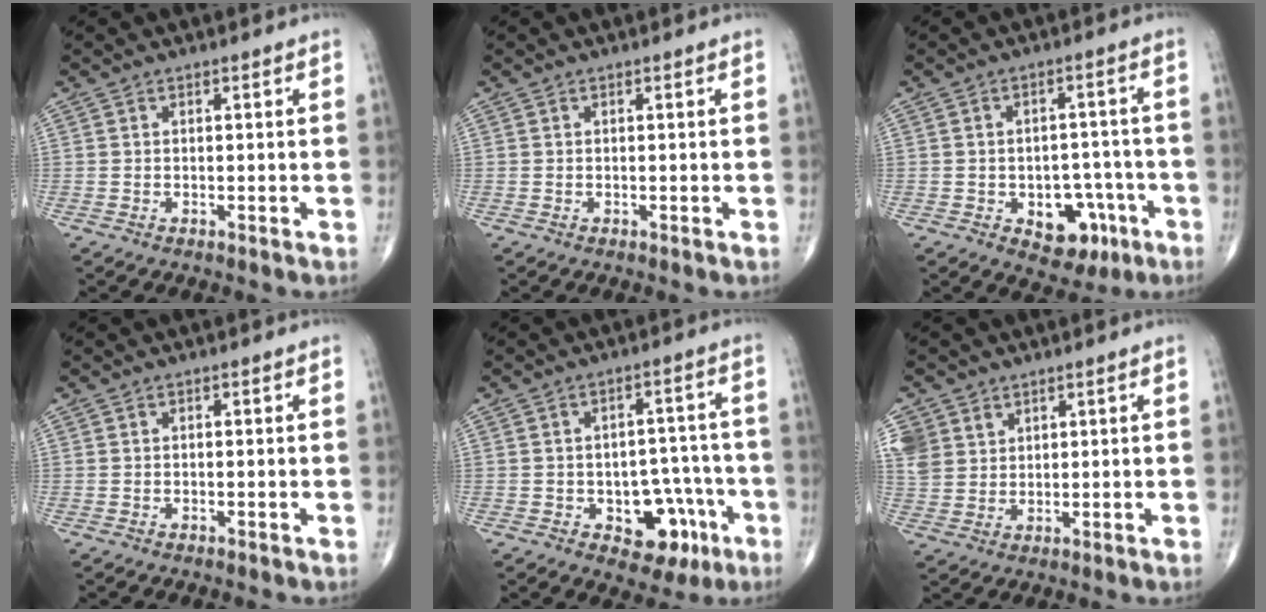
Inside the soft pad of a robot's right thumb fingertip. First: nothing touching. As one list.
[{"total": 0.0}, {"total": 9.6, "force": [-3.9, 6.5, 5.8], "torque": [-0.038, 0.033, -0.042]}, {"total": 0.0}, {"total": 10.6, "force": [-4.3, 6.8, 6.9], "torque": [-0.047, 0.038, -0.049]}, {"total": 8.6, "force": [4.3, 6.9, 2.7], "torque": [-0.054, -0.011, 0.097]}]